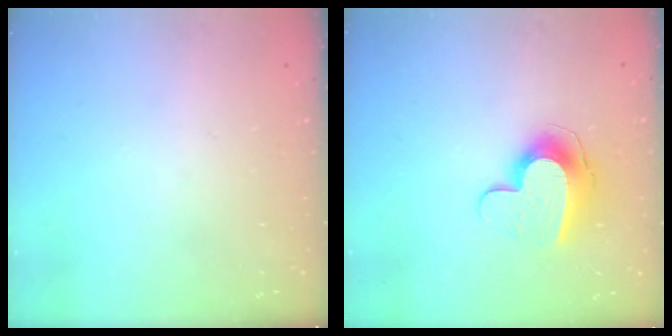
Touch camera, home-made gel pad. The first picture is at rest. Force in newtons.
{"total": 11.4, "press": 11.3, "slide": 1.0}